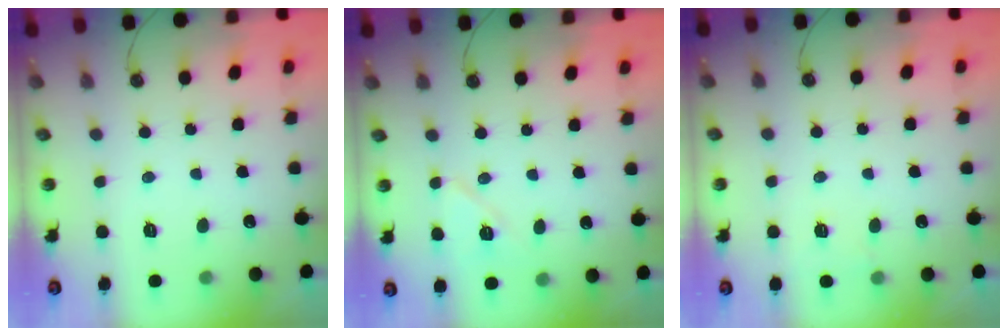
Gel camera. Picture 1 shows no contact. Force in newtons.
{"total": 7.6, "press": 7.5, "slide": 1.1}
{"total": 4.0, "press": 3.1, "slide": 2.5}